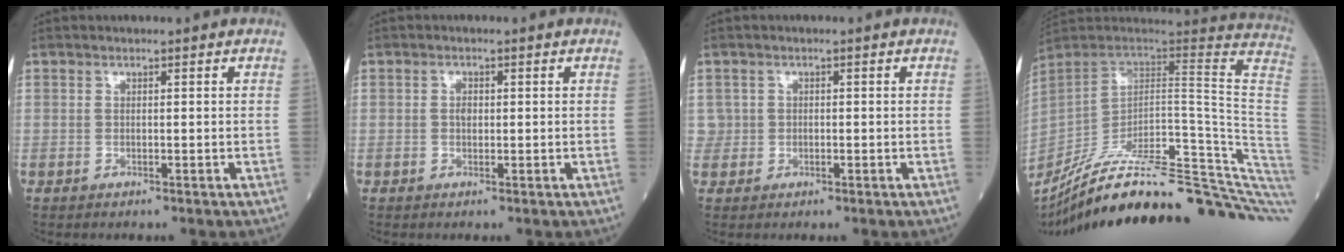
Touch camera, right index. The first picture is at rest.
{"total": 1.4, "force": [0.1, 0.9, 1.1], "torque": [-0.020, 0.001, 0.002]}
{"total": 1.8, "force": [0.1, 1.7, 0.1], "torque": [0.005, 0.004, 0.002]}
{"total": 36.8, "force": [-29.5, 2.8, 21.8], "torque": [-0.198, -0.041, -0.408]}